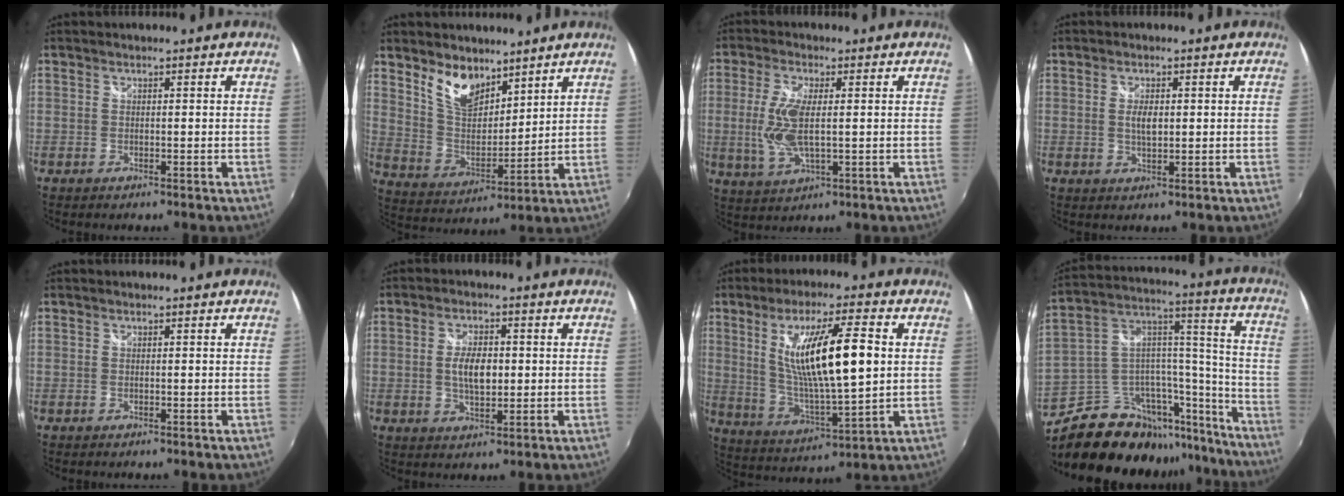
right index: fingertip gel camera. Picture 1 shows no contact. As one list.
[{"total": 10.4, "force": [7.2, 5.2, 5.4], "torque": [-0.100, 0.002, 0.143]}, {"total": 9.1, "force": [0.1, 3.3, 8.4], "torque": [-0.181, -0.005, 0.005]}, {"total": 3.0, "force": [0.3, 1.4, 2.6], "torque": [-0.046, -0.001, 0.005]}, {"total": 0.0}, {"total": 6.2, "force": [0.0, 3.1, 5.4], "torque": [-0.101, 0.002, 0.001]}, {"total": 16.9, "force": [3.3, 3.4, 16.2], "torque": [-0.289, -0.009, 0.073]}, {"total": 23.0, "force": [-18.5, 10.7, 8.5], "torque": [-0.122, 0.084, -0.278]}]